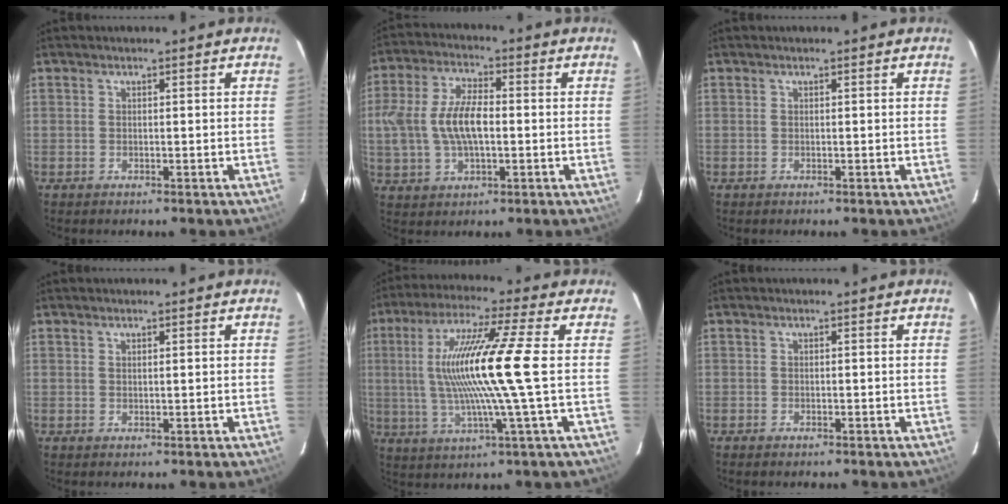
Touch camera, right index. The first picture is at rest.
{"total": 11.2, "force": [-0.6, 5.5, 9.7], "torque": [-0.200, 0.009, -0.008]}
{"total": 0.0}
{"total": 0.5, "force": [0.3, 0.1, 0.4], "torque": [-0.007, 0.002, 0.007]}
{"total": 15.8, "force": [0.6, -0.9, 15.7], "torque": [-0.295, 0.001, 0.013]}
{"total": 0.7, "force": [-0.6, 0.3, 0.3], "torque": [-0.008, -0.002, -0.012]}